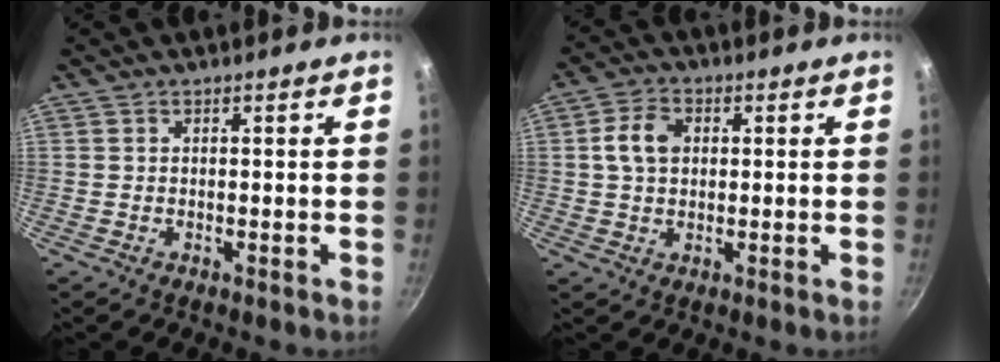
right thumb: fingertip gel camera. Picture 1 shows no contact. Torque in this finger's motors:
{"motor_torque": [-0.46, 0.59, 0.03, -0.06, 0.07]}